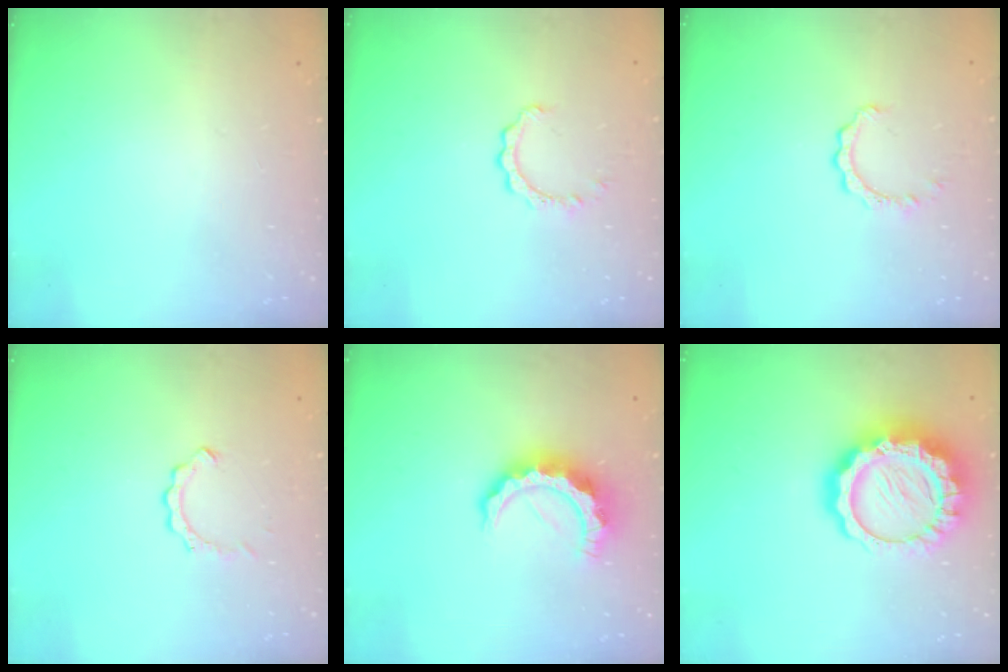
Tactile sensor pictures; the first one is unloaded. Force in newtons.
{"total": 2.7, "press": 2.7, "slide": 0.0}
{"total": 2.7, "press": 2.7, "slide": 0.0}
{"total": 2.0, "press": 2.0, "slide": 0.2}
{"total": 9.9, "press": 9.9, "slide": 0.9}
{"total": 16.9, "press": 16.9, "slide": 1.5}